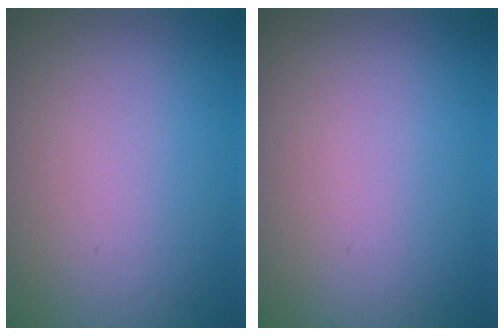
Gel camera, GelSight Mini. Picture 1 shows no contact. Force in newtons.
{"total": 0.0}